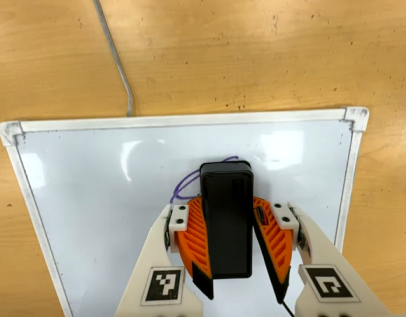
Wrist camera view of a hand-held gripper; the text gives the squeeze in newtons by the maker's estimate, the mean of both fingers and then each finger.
{"total": 14.3, "left": 15.9, "right": 12.8}